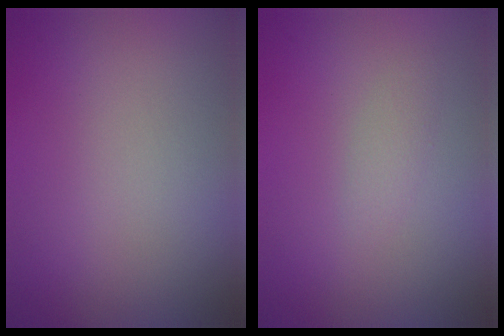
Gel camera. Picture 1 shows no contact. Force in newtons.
{"total": 1.0, "press": 1.0, "slide": 0.1}